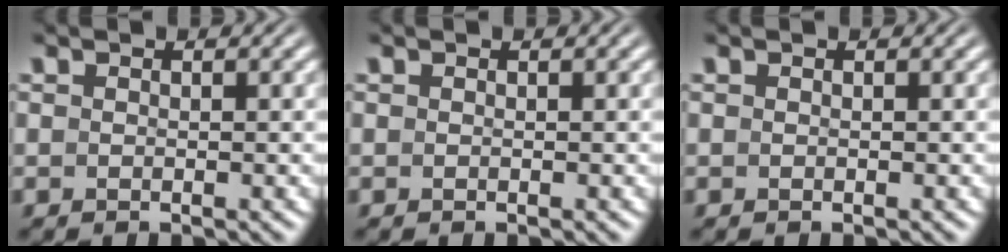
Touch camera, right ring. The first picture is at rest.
{"total": 0.0}
{"total": 0.0}